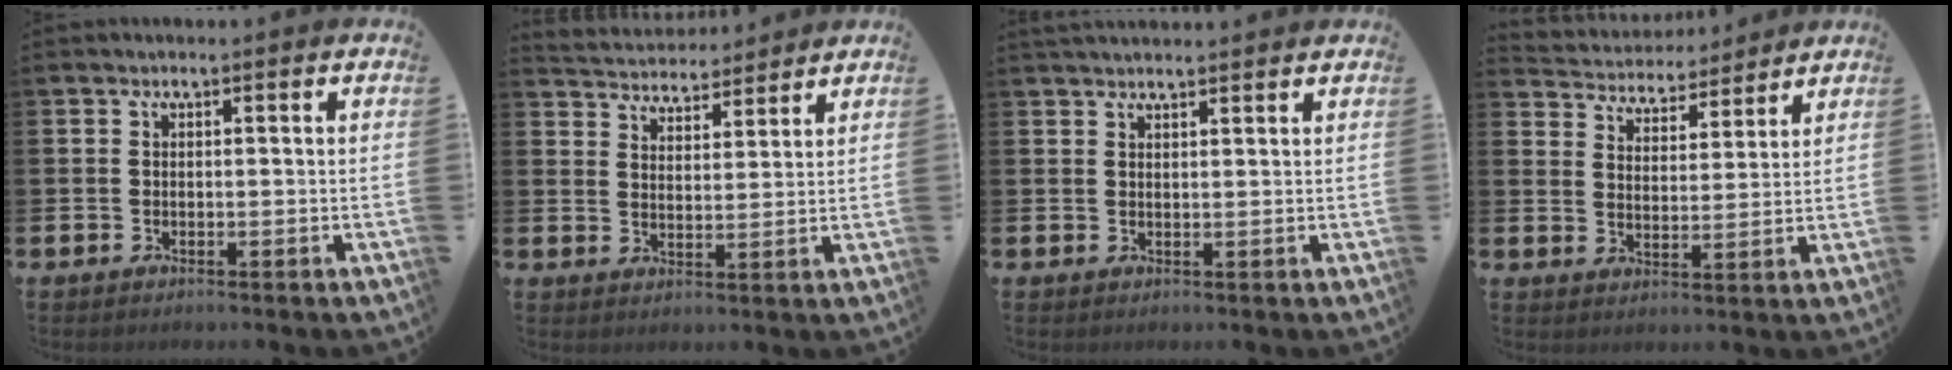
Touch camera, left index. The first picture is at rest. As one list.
[{"total": 4.5, "force": [4.4, 1.0, -0.4], "torque": [-0.017, -0.027, 0.080]}, {"total": 2.0, "force": [2.0, 0.3, 0.3], "torque": [0.000, -0.008, 0.034]}, {"total": 4.4, "force": [4.2, 1.2, -0.3], "torque": [-0.022, -0.031, 0.072]}]